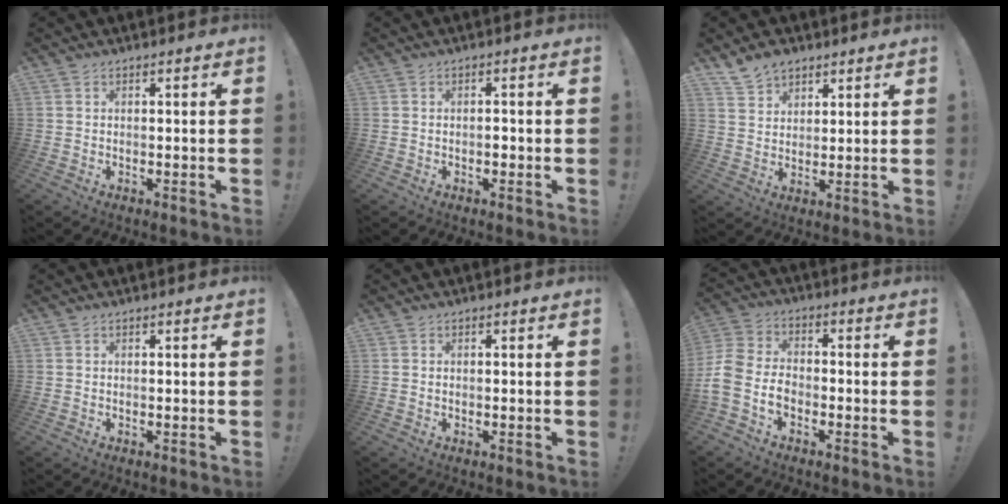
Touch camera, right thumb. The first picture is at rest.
{"total": 1.3, "force": [-0.5, 0.9, 0.8], "torque": [-0.004, 0.002, -0.011]}
{"total": 7.2, "force": [5.5, 4.3, 1.8], "torque": [-0.033, -0.030, 0.107]}
{"total": 0.0}
{"total": 0.0}
{"total": 9.8, "force": [-4.2, 6.8, 5.6], "torque": [-0.122, 0.022, -0.074]}